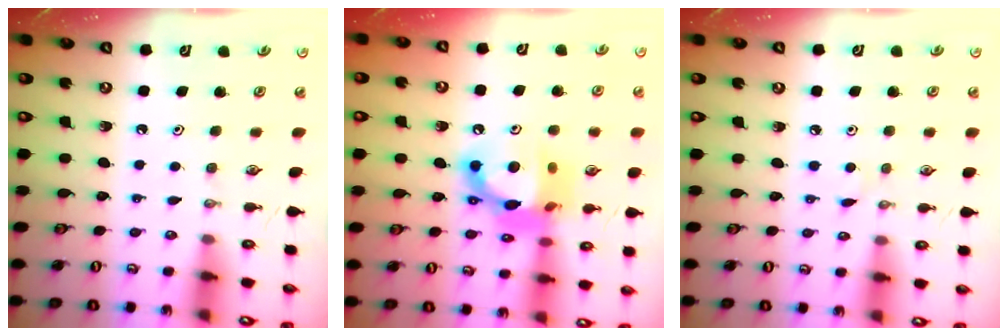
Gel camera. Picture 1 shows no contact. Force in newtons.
{"total": 13.5, "press": 13.4, "slide": 1.4}
{"total": 2.1, "press": 2.1, "slide": 0.3}